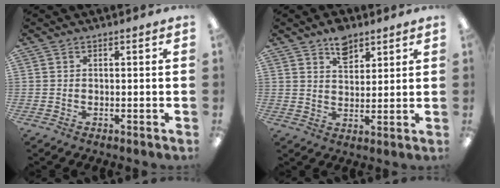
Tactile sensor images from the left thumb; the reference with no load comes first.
{"total": 6.7, "force": [4.8, 3.6, 2.9], "torque": [-0.030, -0.022, 0.082]}